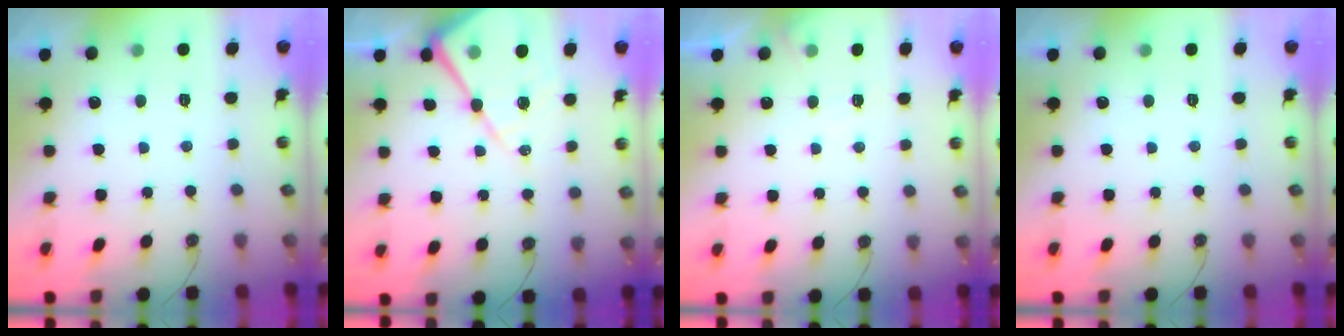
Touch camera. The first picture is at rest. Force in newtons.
{"total": 15.8, "press": 15.7, "slide": 1.5}
{"total": 5.1, "press": 5.1, "slide": 0.7}
{"total": 0.0}